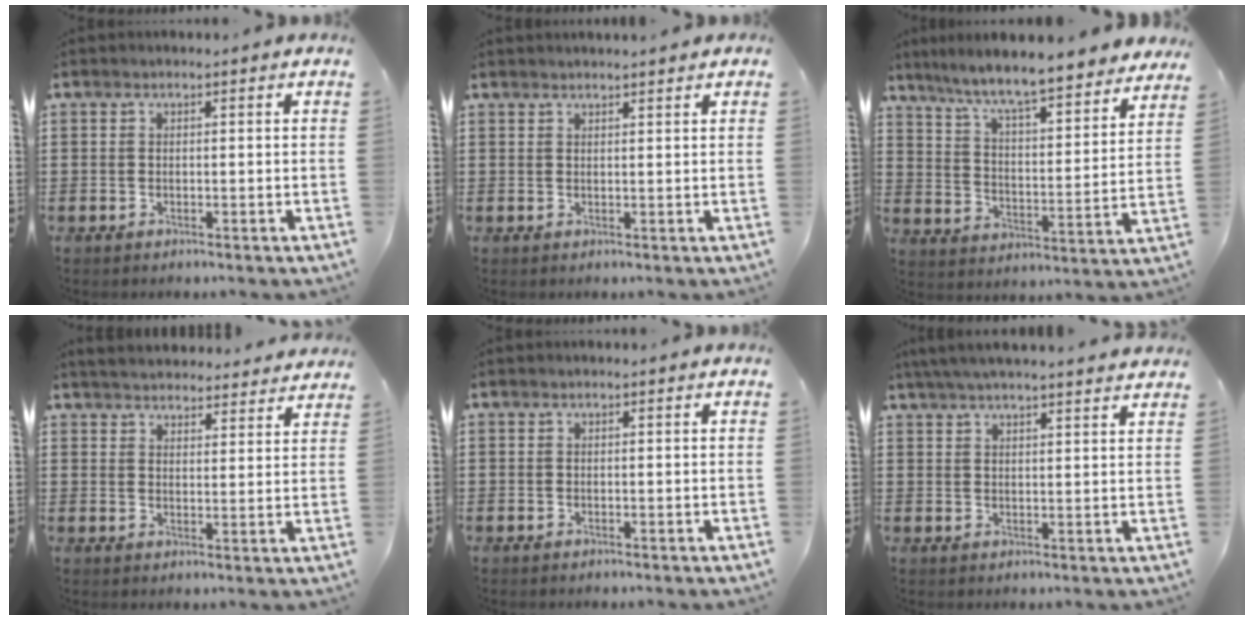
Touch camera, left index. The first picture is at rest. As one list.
[{"total": 1.2, "force": [1.2, 0.0, 0.2], "torque": [-0.006, 0.000, 0.023]}, {"total": 7.5, "force": [6.7, -0.1, 3.4], "torque": [-0.093, -0.048, 0.110]}, {"total": 4.0, "force": [4.0, 0.0, 0.3], "torque": [-0.019, -0.020, 0.071]}, {"total": 0.0}, {"total": 3.9, "force": [3.7, -0.4, 1.4], "torque": [-0.039, -0.008, 0.066]}]